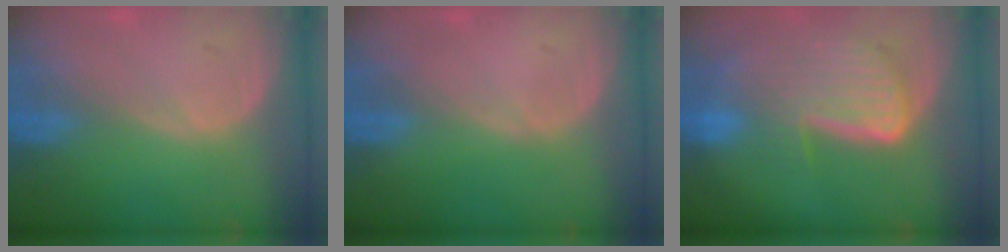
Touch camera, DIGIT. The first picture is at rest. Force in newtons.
{"total": 0.0}
{"total": 9.1, "press": 8.0, "slide": 4.5}